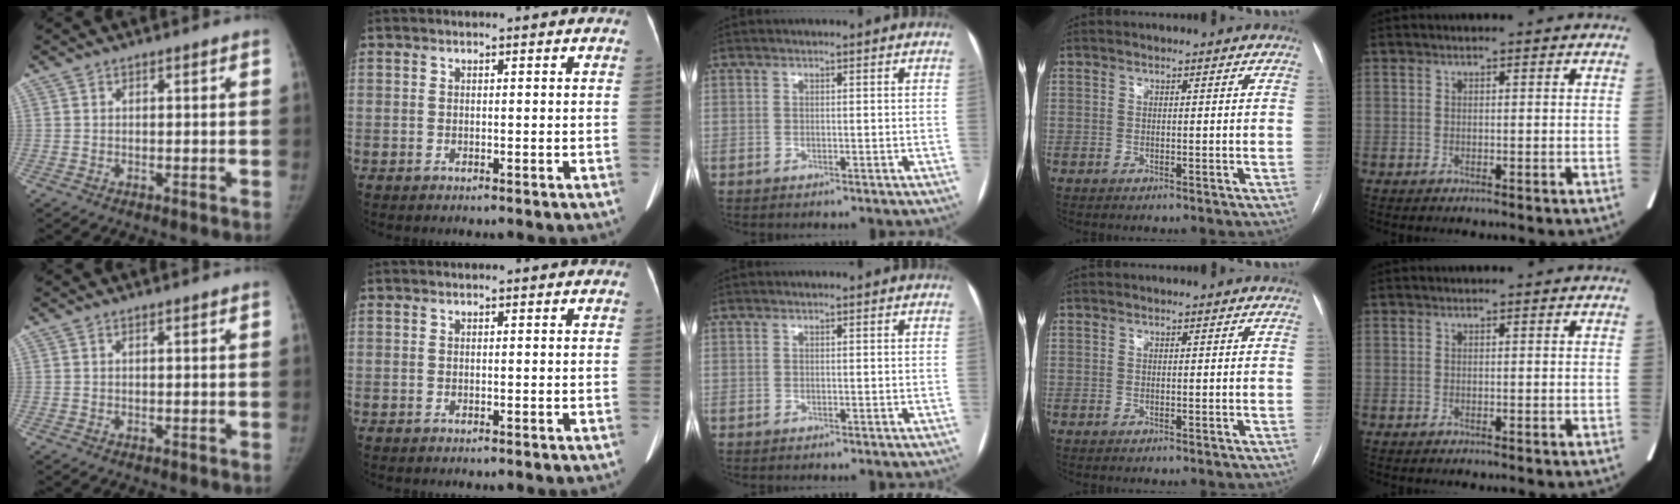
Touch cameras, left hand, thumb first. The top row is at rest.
{}